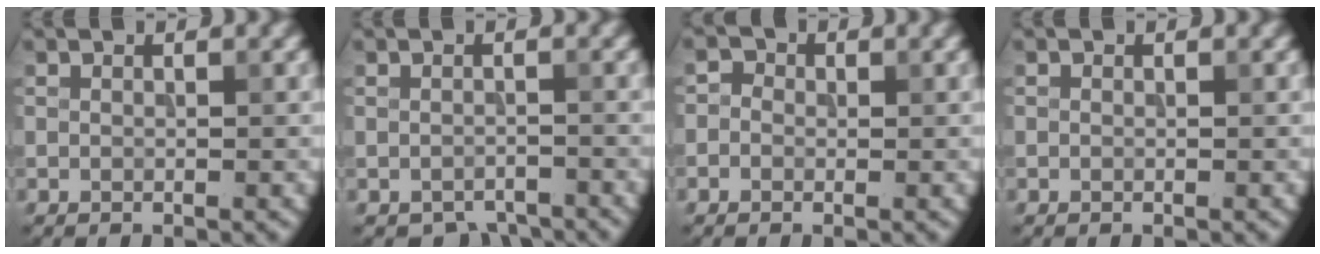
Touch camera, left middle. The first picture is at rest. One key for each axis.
{"total": 2.4, "fx": -2.2, "fy": 0.9, "fz": 0.5, "tx": -0.003, "ty": -0.006, "tz": -0.033}
{"total": 1.4, "fx": 0.0, "fy": 1.3, "fz": 0.6, "tx": 0.001, "ty": -0.001, "tz": -0.016}
{"total": 0.0}